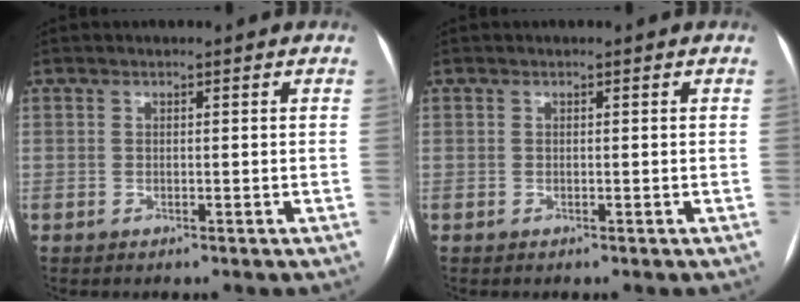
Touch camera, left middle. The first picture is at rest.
{"total": 0.0}